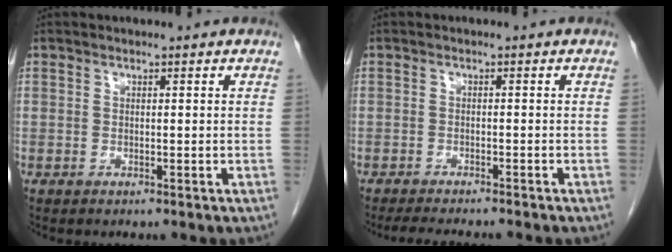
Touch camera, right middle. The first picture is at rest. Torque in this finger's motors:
{"motor_torque": [0.11, -0.09, 0.02, 0.01]}